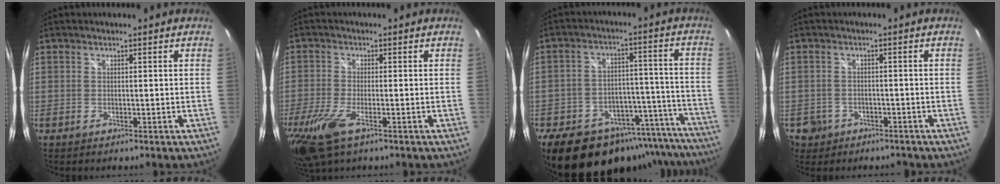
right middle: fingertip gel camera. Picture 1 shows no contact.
{"total": 10.4, "force": [-5.9, 3.3, 7.9], "torque": [-0.189, -0.038, -0.113]}
{"total": 26.9, "force": [-21.7, 12.2, 10.4], "torque": [-0.184, 0.036, -0.276]}
{"total": 6.9, "force": [-3.0, 5.9, 2.0], "torque": [-0.064, 0.004, -0.035]}